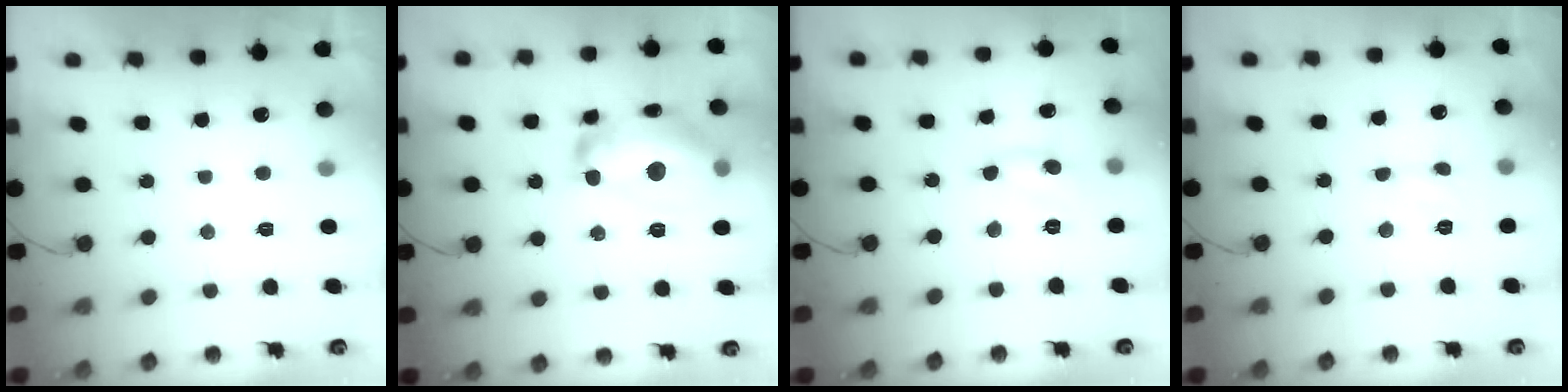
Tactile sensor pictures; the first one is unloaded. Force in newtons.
{"total": 18.8, "press": 18.8, "slide": 1.1}
{"total": 4.2, "press": 4.2, "slide": 0.3}
{"total": 2.8, "press": 2.8, "slide": 0.4}